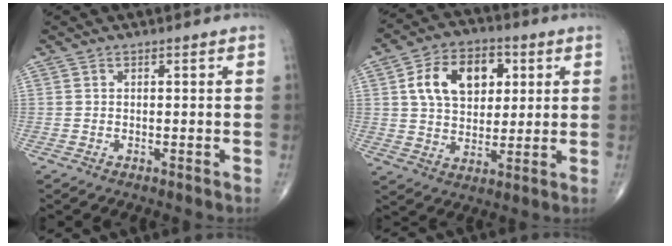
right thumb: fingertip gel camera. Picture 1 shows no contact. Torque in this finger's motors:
{"motor_torque": [0.17, 0.23, 0.23, 0.06, 0.27]}